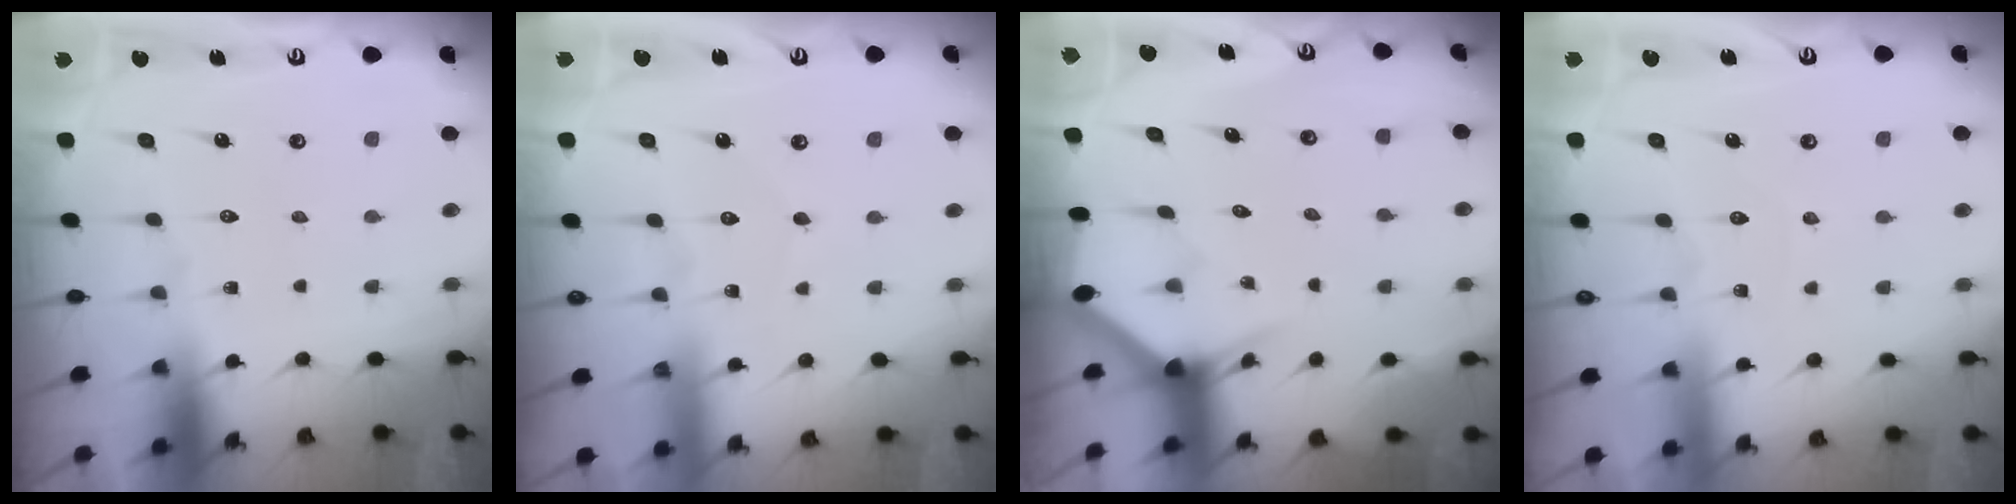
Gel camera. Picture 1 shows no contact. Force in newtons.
{"total": 2.1, "press": 2.1, "slide": 0.1}
{"total": 3.0, "press": 3.0, "slide": 0.1}
{"total": 3.9, "press": 3.8, "slide": 0.4}